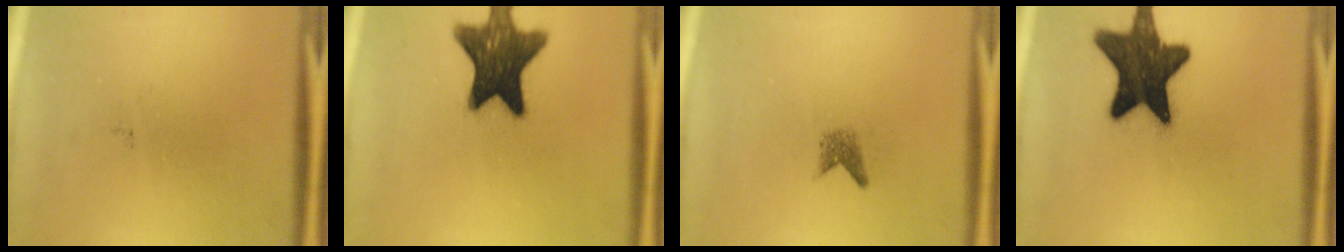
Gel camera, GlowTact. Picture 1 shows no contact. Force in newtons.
{"total": 14.8}
{"total": 1.5}
{"total": 16.1}